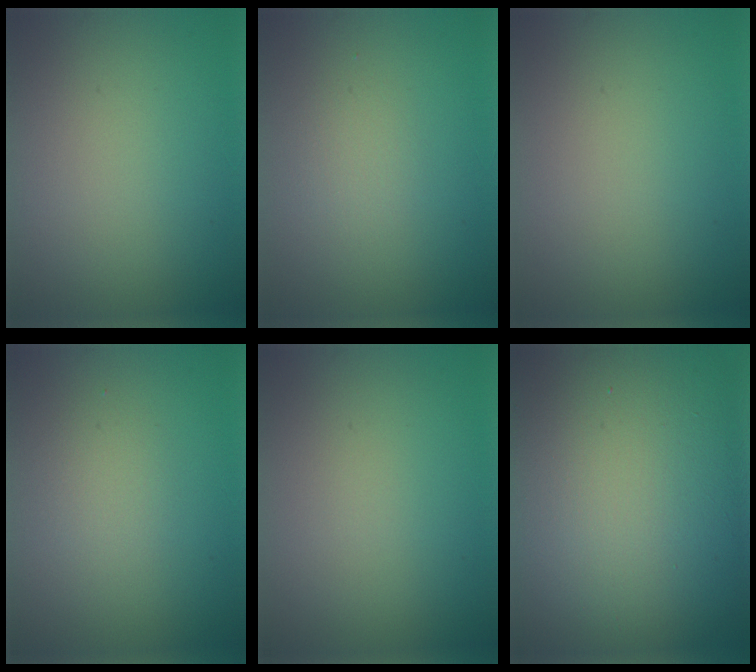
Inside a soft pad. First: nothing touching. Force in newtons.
{"total": 1.2, "press": 1.2, "slide": 0.1}
{"total": 0.0}
{"total": 1.6, "press": 1.6, "slide": 0.2}
{"total": 0.0}
{"total": 20.5, "press": 20.5, "slide": 1.3}